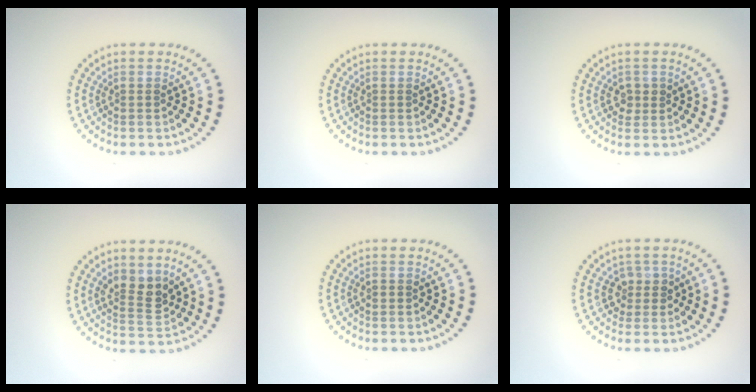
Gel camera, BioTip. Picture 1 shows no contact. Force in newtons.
{"total": 0.0}
{"total": 1.3, "press": 1.2, "slide": 0.3}
{"total": 2.7, "press": 2.5, "slide": 1.1}
{"total": 0.8, "press": 0.8, "slide": 0.1}
{"total": 1.5, "press": 1.3, "slide": 0.9}